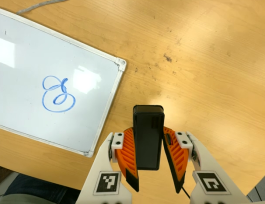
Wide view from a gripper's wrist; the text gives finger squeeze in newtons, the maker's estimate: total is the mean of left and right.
{"total": 7.5, "left": 6.1, "right": 9.0}